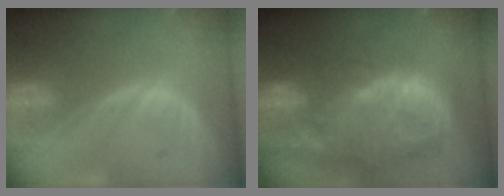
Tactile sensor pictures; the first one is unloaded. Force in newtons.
{"total": 14.2, "press": 12.4, "slide": 6.9}